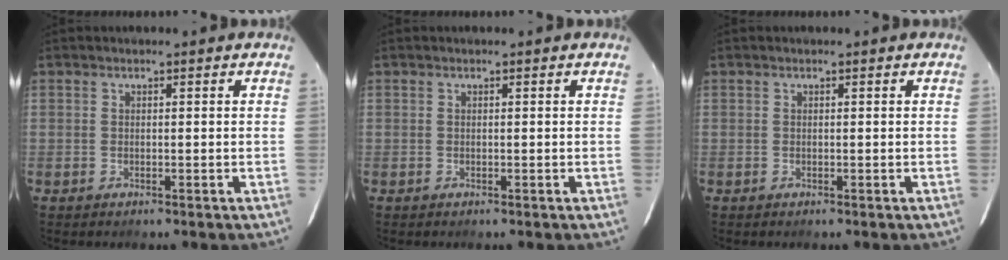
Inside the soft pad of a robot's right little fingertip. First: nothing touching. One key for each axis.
{"total": 0.0}
{"total": 0.0}